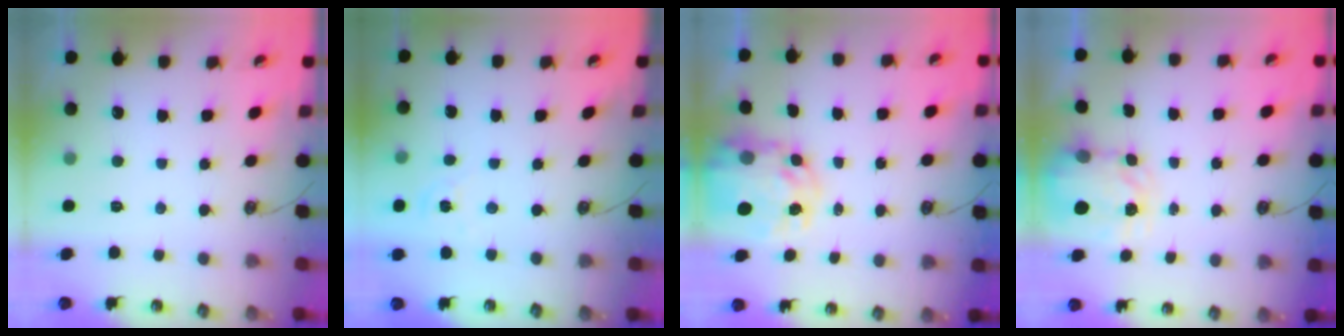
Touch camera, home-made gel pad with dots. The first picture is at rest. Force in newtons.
{"total": 1.3, "press": 1.3, "slide": 0.2}
{"total": 8.5, "press": 8.5, "slide": 0.8}
{"total": 3.7, "press": 3.7, "slide": 0.6}